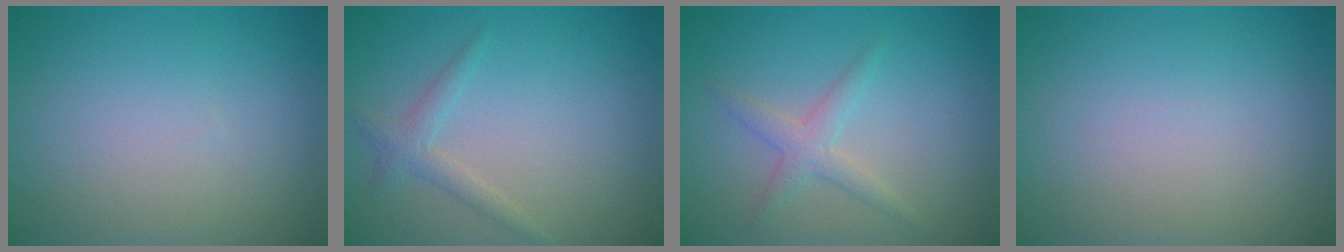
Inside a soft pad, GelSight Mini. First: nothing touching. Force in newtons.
{"total": 1.7, "press": 1.7, "slide": 0.1}
{"total": 2.1, "press": 2.1, "slide": 0.0}
{"total": 0.0}